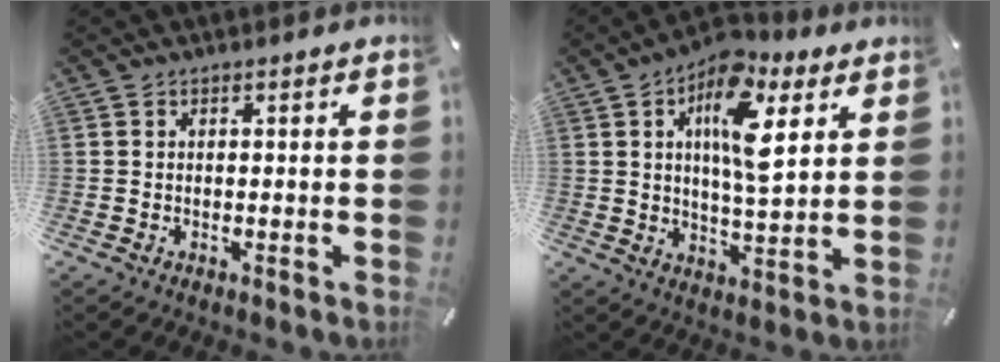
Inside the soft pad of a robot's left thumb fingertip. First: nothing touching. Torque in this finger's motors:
{"motor_torque": [0.51, 0.43, 0.55, -0.42, 0.22]}